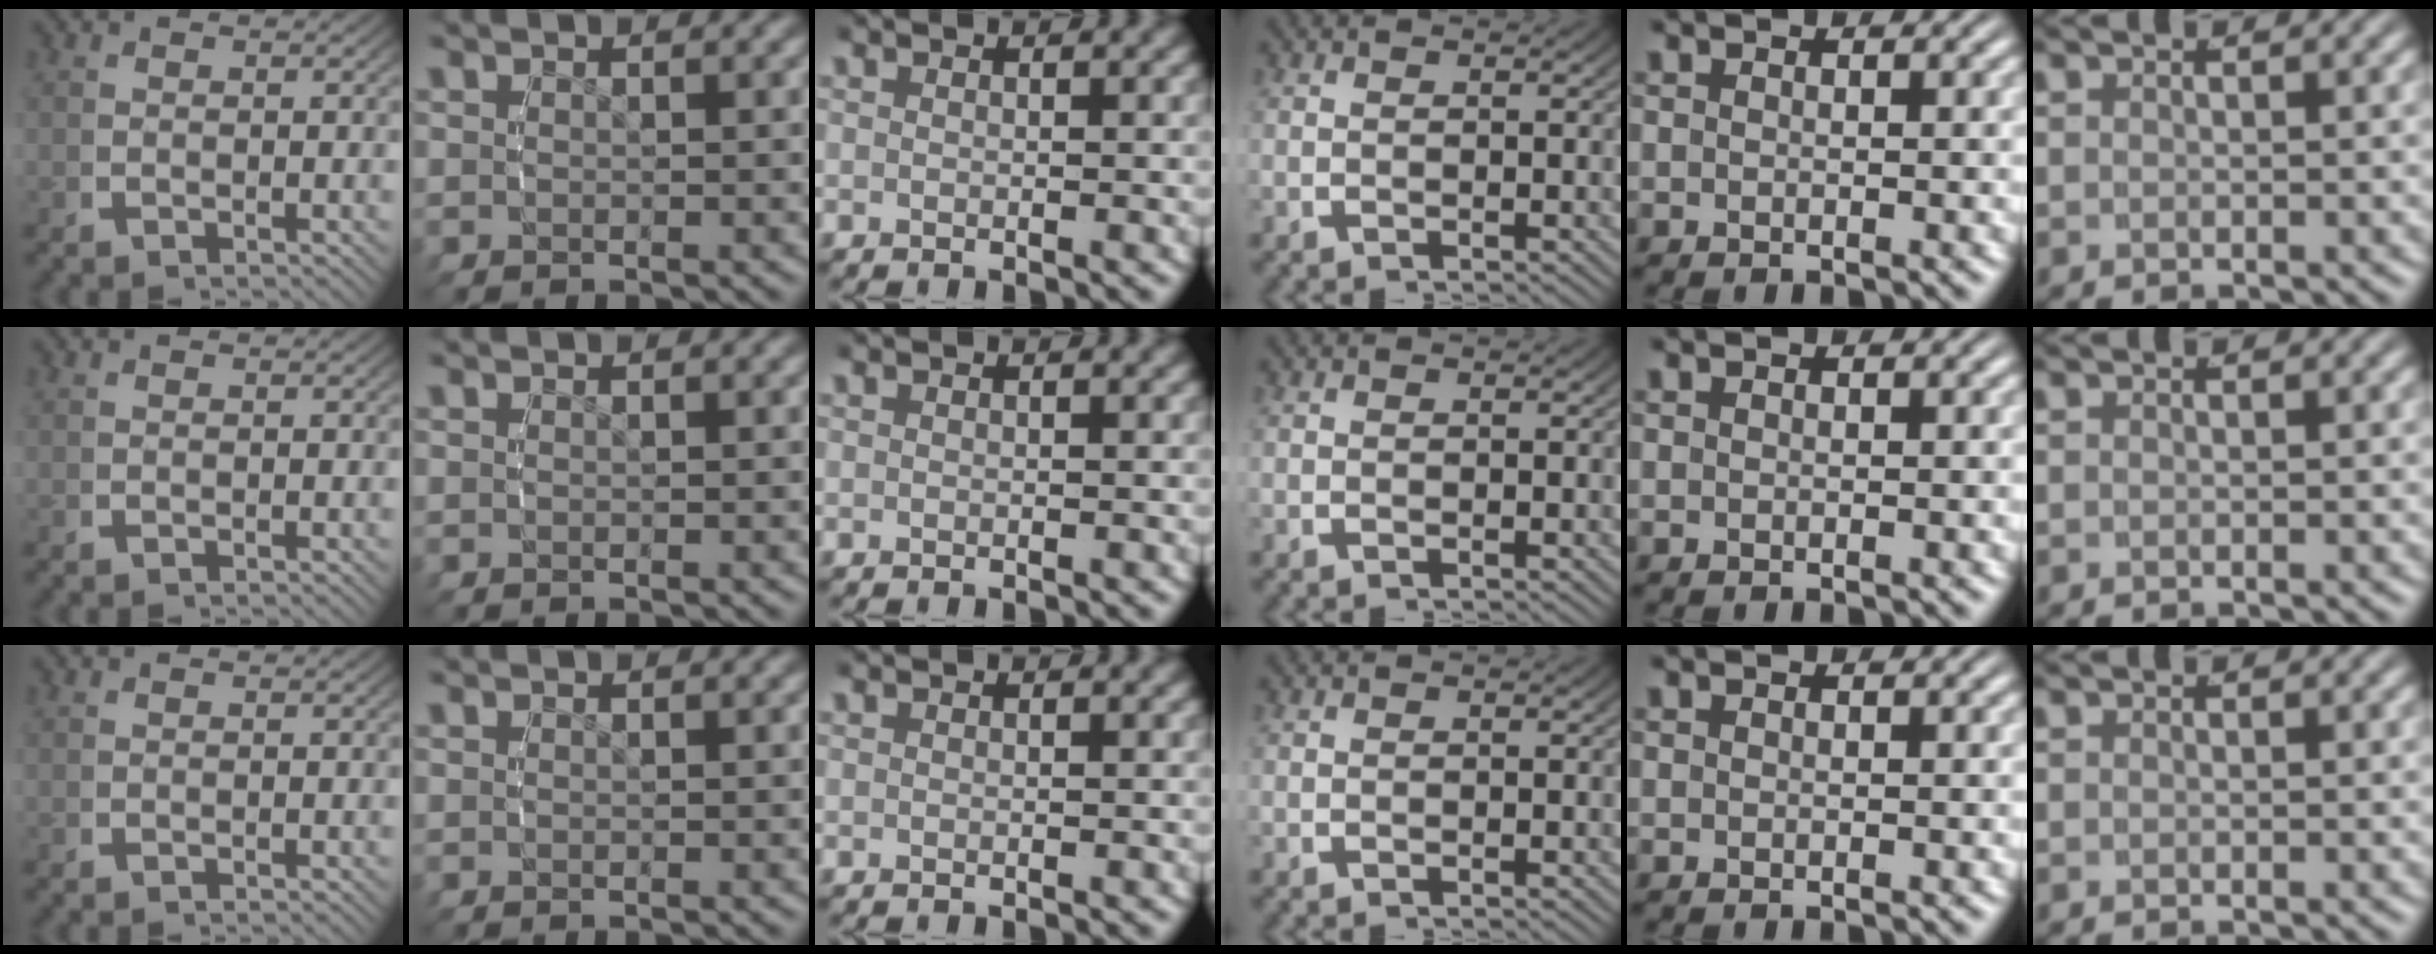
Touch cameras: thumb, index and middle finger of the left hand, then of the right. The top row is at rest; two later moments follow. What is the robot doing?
{"motion": "reach", "object": "pencil case"}